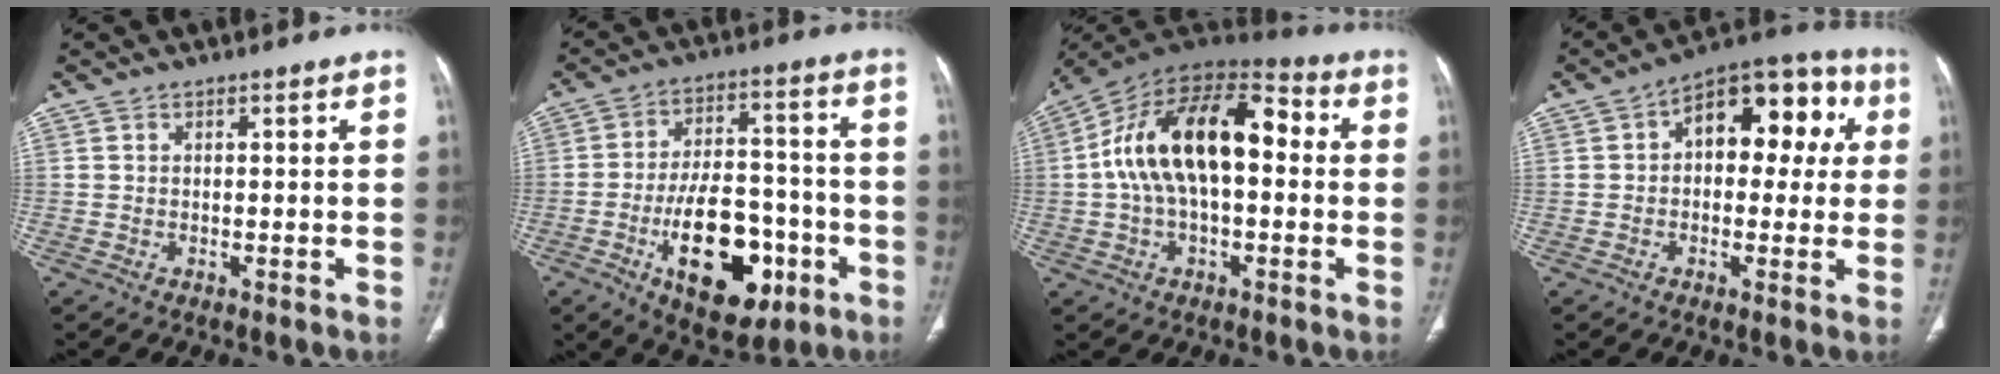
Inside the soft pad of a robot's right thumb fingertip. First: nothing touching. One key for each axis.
{"total": 18.5, "fx": -7.0, "fy": 9.9, "fz": 14.0, "tx": -0.186, "ty": 0.035, "tz": -0.099}
{"total": 20.2, "fx": 1.5, "fy": 10.8, "fz": 17.0, "tx": -0.288, "ty": 0.047, "tz": 0.015}
{"total": 14.9, "fx": 3.1, "fy": 8.9, "fz": 11.6, "tx": -0.106, "ty": 0.038, "tz": 0.036}